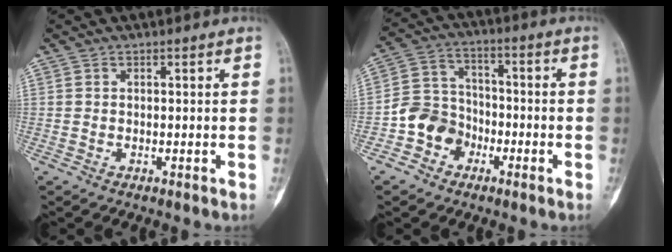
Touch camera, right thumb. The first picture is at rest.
{"total": 8.5, "force": [-3.8, 7.1, 2.6], "torque": [-0.016, 0.044, -0.077]}